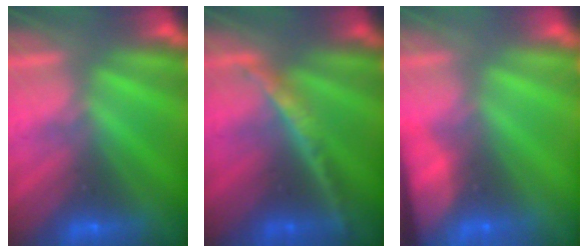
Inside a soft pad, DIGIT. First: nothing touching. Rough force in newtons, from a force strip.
{"total": 2.4}
{"total": 10.1}